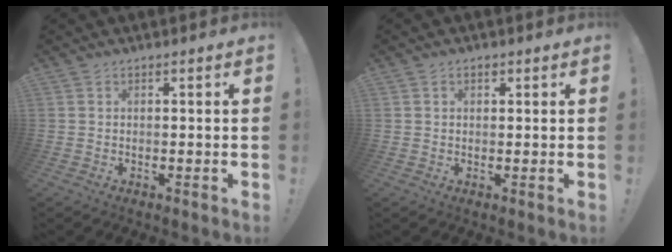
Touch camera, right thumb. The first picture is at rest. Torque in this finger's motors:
{"motor_torque": [-0.16, -0.35, 0.05, 0.07, 0.08]}